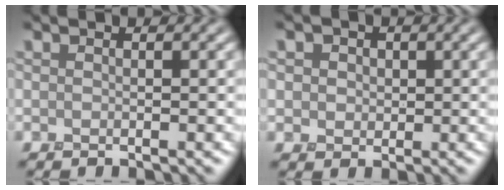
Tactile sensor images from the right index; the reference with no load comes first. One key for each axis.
{"total": 3.2, "fx": 1.0, "fy": 2.7, "fz": 1.5, "tx": -0.032, "ty": 0.010, "tz": 0.008}